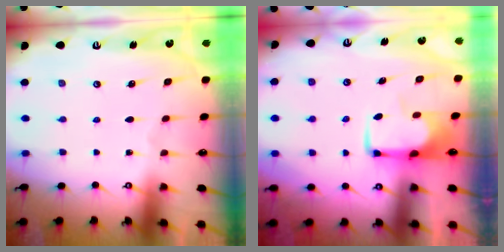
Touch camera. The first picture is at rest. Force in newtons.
{"total": 1.8, "press": 1.7, "slide": 0.4}